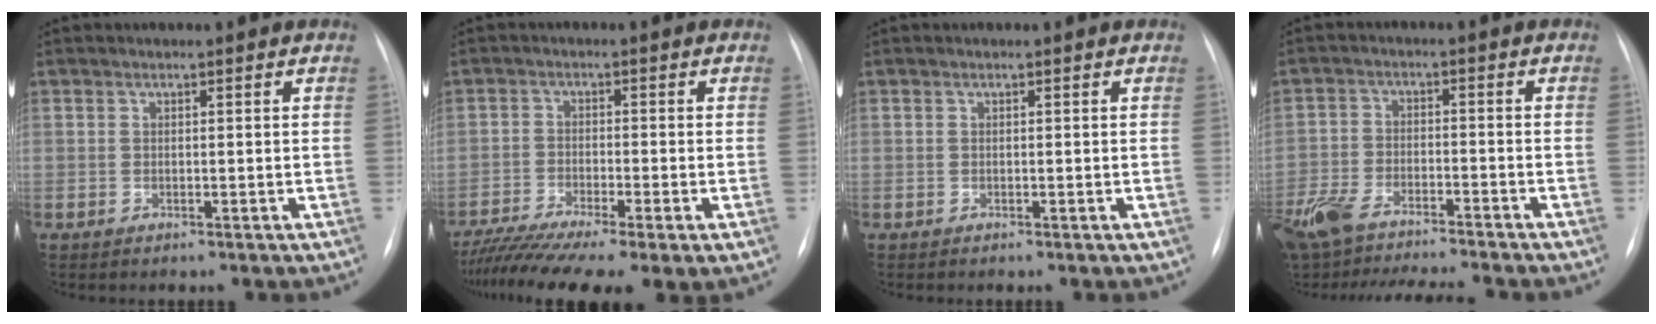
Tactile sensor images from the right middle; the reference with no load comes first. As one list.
[{"total": 11.1, "force": [-7.9, 1.1, 7.7], "torque": [-0.140, -0.018, -0.133]}, {"total": 0.0}, {"total": 14.4, "force": [-12.4, 2.3, 7.0], "torque": [-0.143, -0.007, -0.204]}]